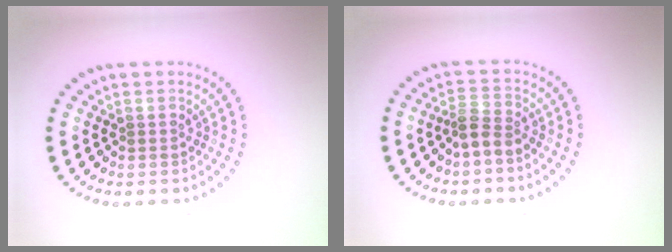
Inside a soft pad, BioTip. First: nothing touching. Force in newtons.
{"total": 2.3, "press": 1.8, "slide": 1.4}